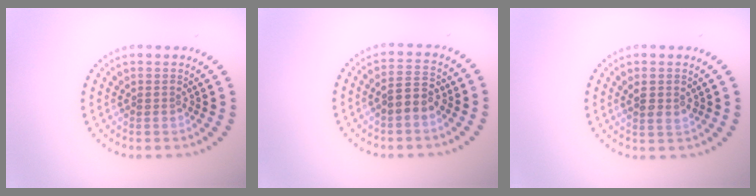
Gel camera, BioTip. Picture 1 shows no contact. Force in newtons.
{"total": 2.7, "press": 2.6, "slide": 0.6}
{"total": 1.3, "press": 1.3, "slide": 0.4}